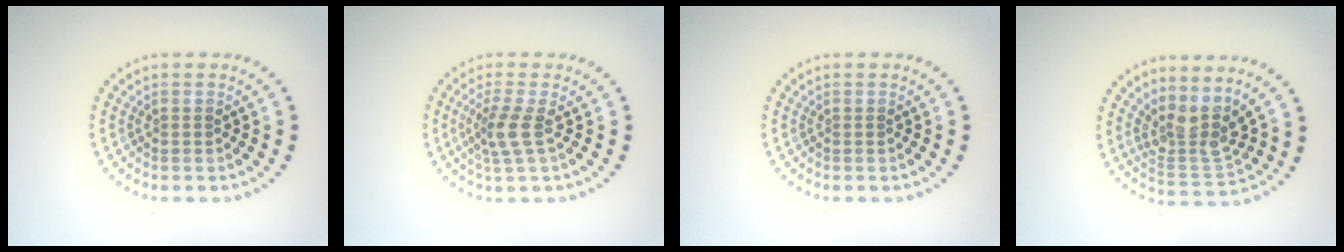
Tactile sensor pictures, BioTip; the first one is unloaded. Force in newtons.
{"total": 2.4, "press": 1.9, "slide": 1.5}
{"total": 0.0}
{"total": 3.7, "press": 2.8, "slide": 2.4}